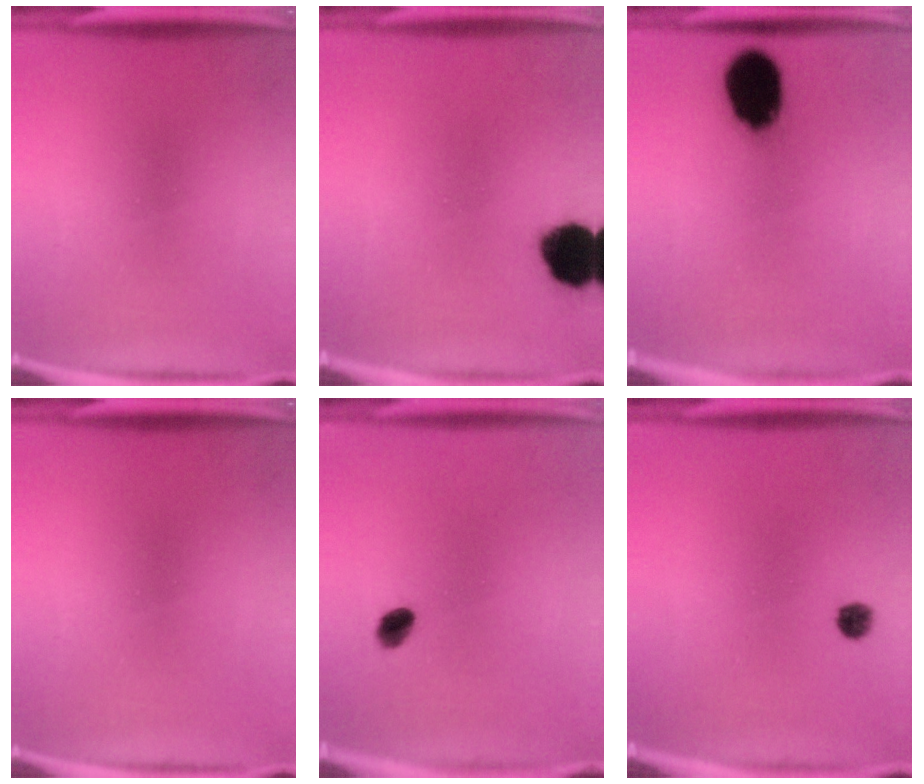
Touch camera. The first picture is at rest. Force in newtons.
{"total": 11.4}
{"total": 15.4}
{"total": 0.0}
{"total": 2.8}
{"total": 2.2}